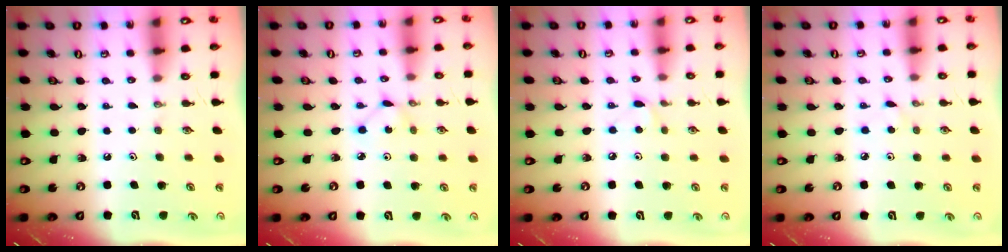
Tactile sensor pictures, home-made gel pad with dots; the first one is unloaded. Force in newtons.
{"total": 1.8, "press": 1.8, "slide": 0.3}
{"total": 3.8, "press": 3.8, "slide": 0.6}
{"total": 2.7, "press": 2.7, "slide": 0.3}